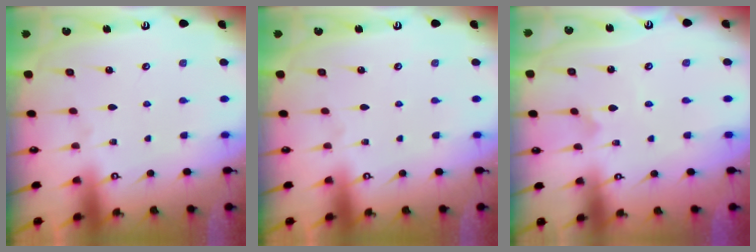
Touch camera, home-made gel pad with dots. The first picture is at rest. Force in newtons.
{"total": 0.0}
{"total": 1.0, "press": 1.0, "slide": 0.0}